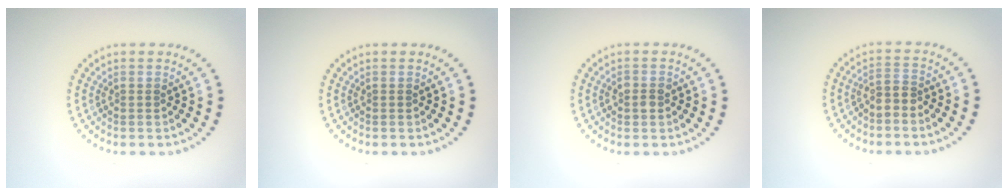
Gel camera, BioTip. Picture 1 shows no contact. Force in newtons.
{"total": 0.0}
{"total": 1.3, "press": 1.2, "slide": 0.3}
{"total": 1.5, "press": 1.1, "slide": 1.0}